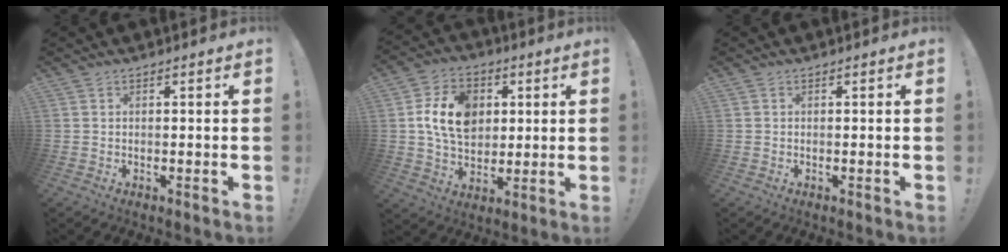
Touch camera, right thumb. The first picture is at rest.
{"total": 16.2, "force": [3.4, 12.1, 10.2], "torque": [-0.175, 0.000, 0.067]}
{"total": 0.0}